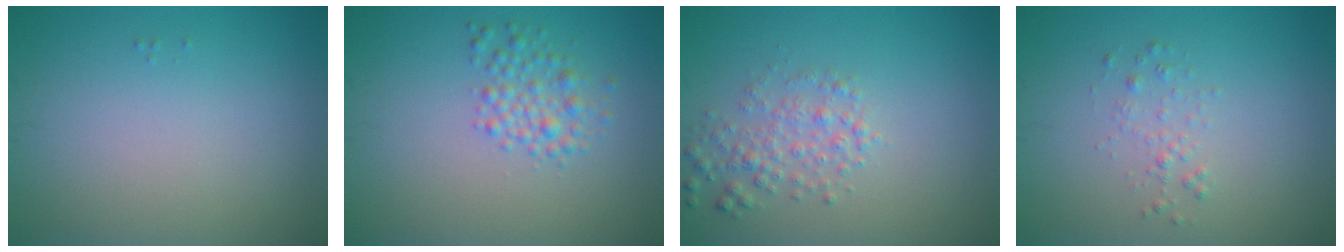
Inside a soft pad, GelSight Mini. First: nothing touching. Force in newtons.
{"total": 2.3, "press": 2.3, "slide": 0.0}
{"total": 2.5, "press": 2.5, "slide": 0.1}
{"total": 1.1, "press": 1.1, "slide": 0.1}